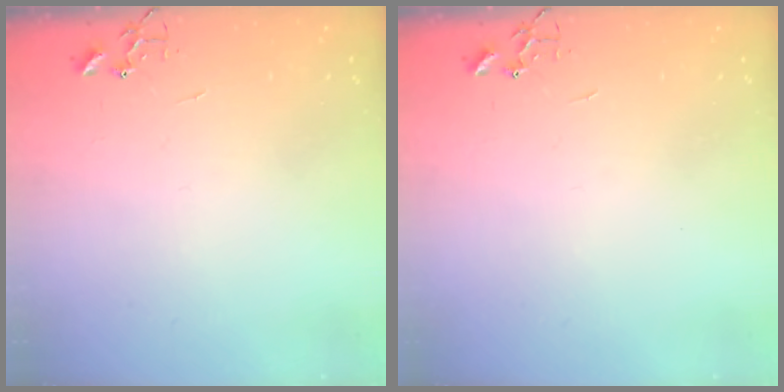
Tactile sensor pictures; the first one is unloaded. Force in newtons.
{"total": 0.0}